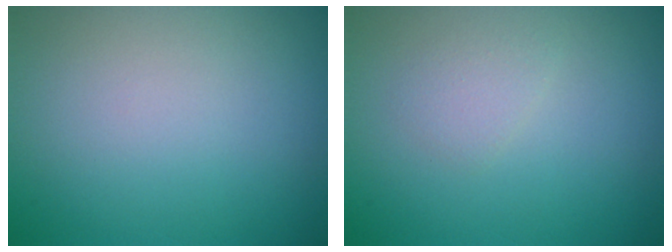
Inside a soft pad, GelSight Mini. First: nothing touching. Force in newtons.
{"total": 1.1, "press": 1.1, "slide": 0.0}